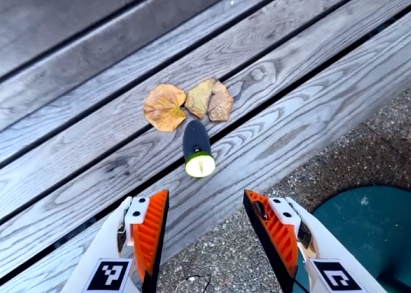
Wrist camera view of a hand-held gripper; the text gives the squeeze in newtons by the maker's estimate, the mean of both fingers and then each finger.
{"total": 0.0}